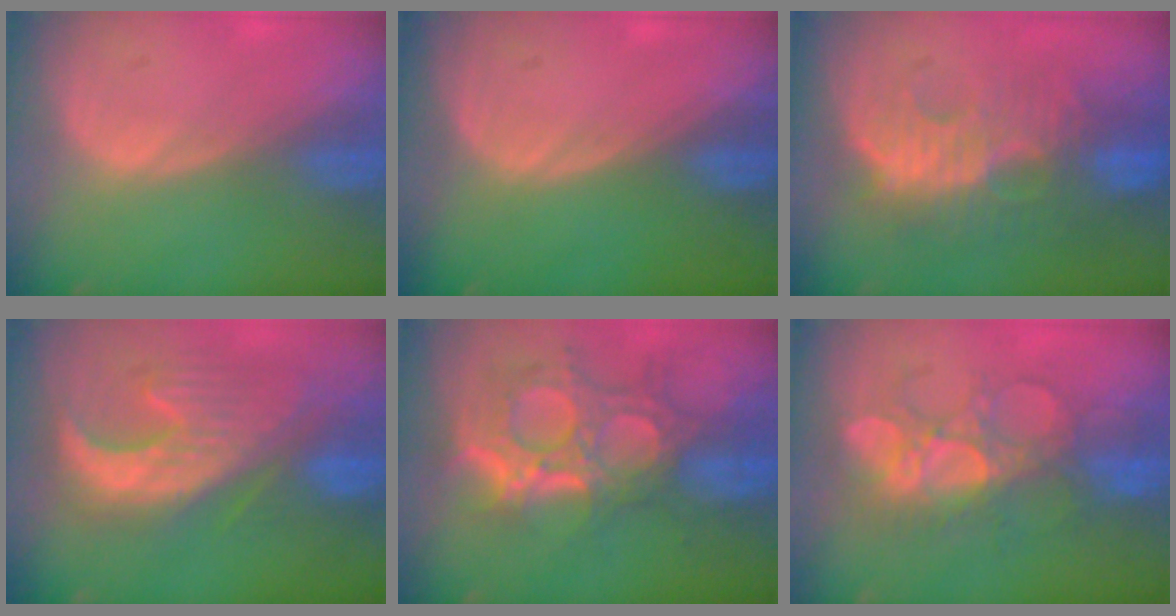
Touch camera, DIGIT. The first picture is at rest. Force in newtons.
{"total": 0.0}
{"total": 10.8, "press": 9.9, "slide": 4.2}
{"total": 11.1, "press": 10.7, "slide": 2.9}
{"total": 12.0, "press": 10.7, "slide": 5.3}
{"total": 8.7, "press": 8.5, "slide": 1.6}